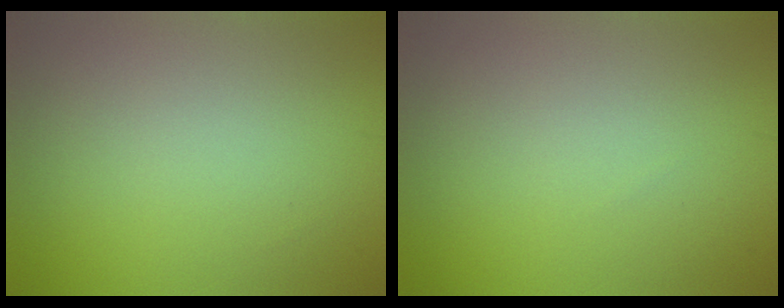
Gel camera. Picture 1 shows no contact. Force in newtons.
{"total": 0.0}